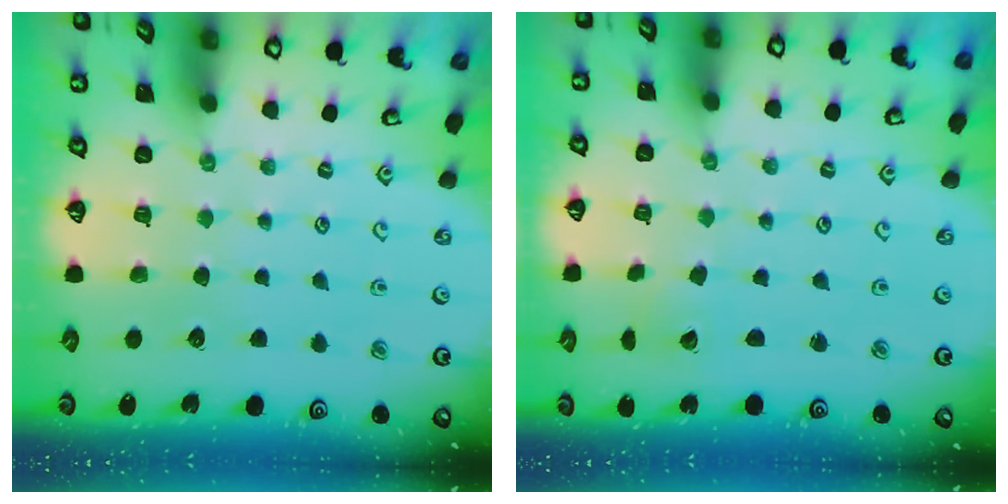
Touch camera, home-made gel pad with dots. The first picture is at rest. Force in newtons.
{"total": 2.6, "press": 2.6, "slide": 0.1}